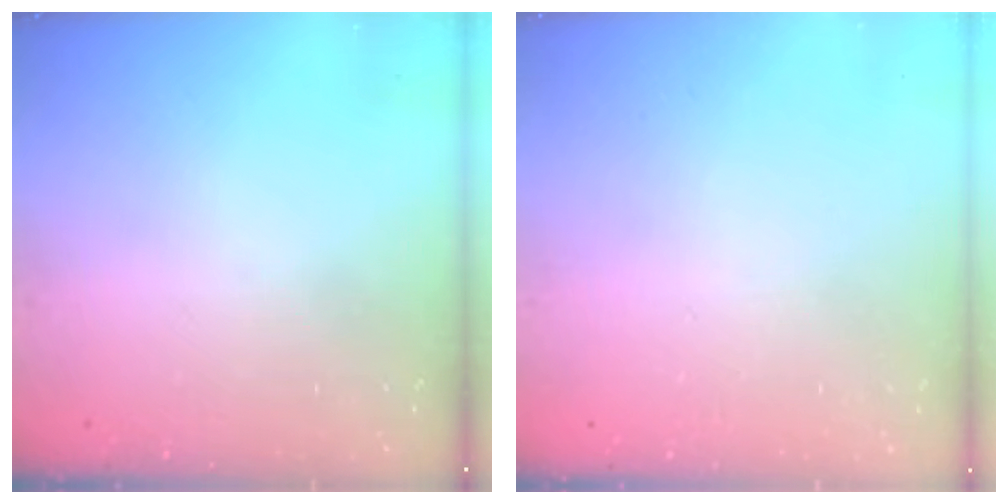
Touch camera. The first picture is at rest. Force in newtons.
{"total": 2.6, "press": 2.6, "slide": 0.2}